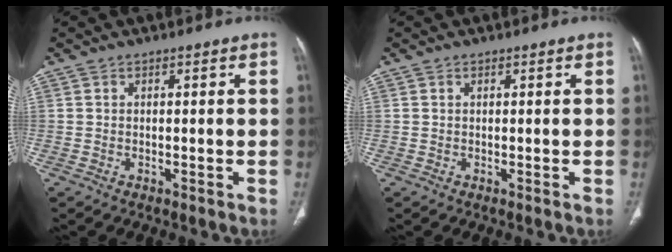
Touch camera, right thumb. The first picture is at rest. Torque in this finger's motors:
{"motor_torque": [0.47, 0.33, -0.13, 0.20, 0.01]}